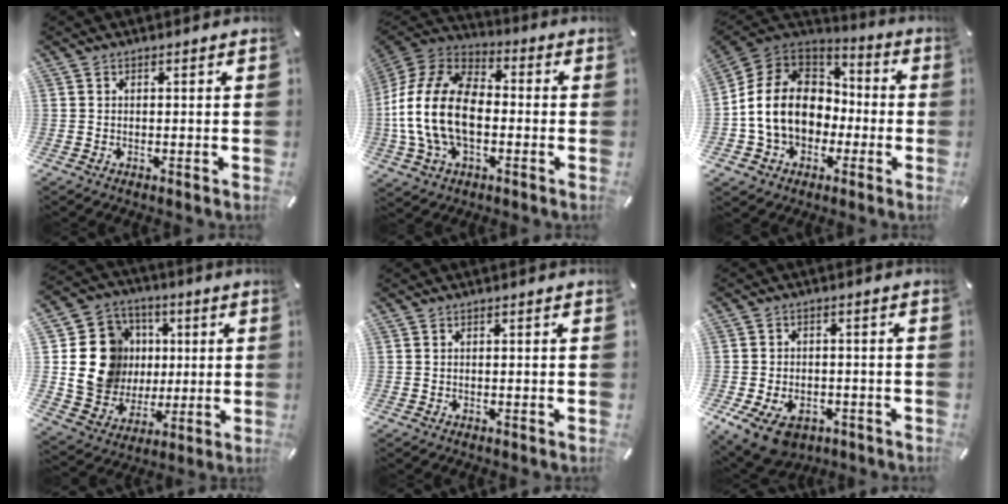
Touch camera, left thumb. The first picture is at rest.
{"total": 18.5, "force": [-3.2, 12.2, 13.5], "torque": [-0.293, 0.024, -0.060]}
{"total": 15.4, "force": [-2.5, 12.9, 7.9], "torque": [-0.185, 0.026, -0.042]}
{"total": 15.9, "force": [1.4, 15.0, 5.1], "torque": [-0.088, 0.005, 0.040]}
{"total": 0.0}
{"total": 8.5, "force": [-3.9, 6.1, 4.4], "torque": [-0.099, 0.021, -0.068]}